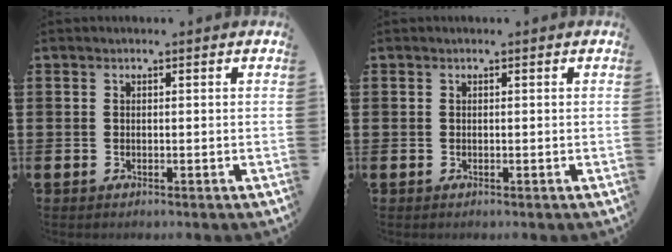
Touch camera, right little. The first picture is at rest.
{"total": 0.0}